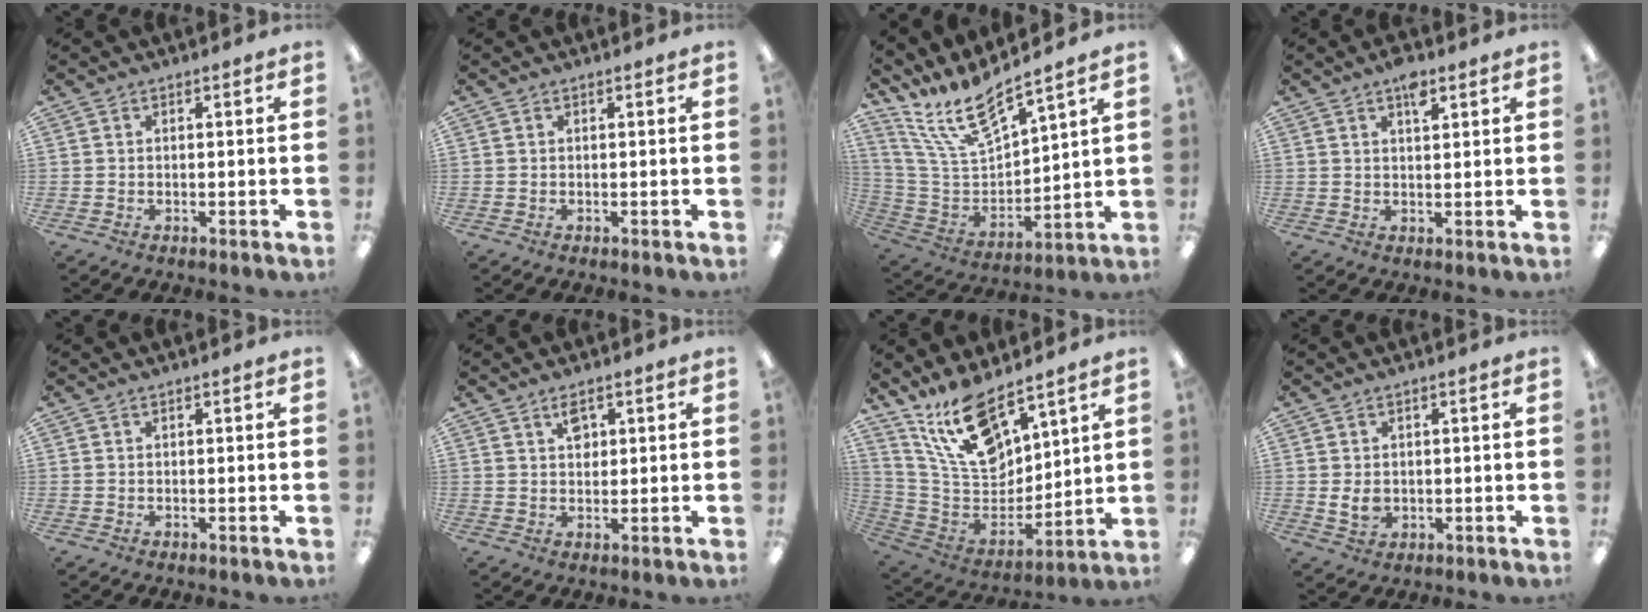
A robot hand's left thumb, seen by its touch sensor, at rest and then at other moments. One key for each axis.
{"total": 0.0}
{"total": 15.0, "fx": 11.9, "fy": 4.1, "fz": 8.1, "tx": -0.193, "ty": -0.074, "tz": 0.213}
{"total": 4.3, "fx": 2.7, "fy": 1.7, "fz": 2.8, "tx": -0.037, "ty": -0.008, "tz": 0.043}
{"total": 0.0}
{"total": 3.7, "fx": 2.2, "fy": 2.2, "fz": 2.0, "tx": -0.020, "ty": -0.008, "tz": 0.036}
{"total": 17.0, "fx": 12.5, "fy": 7.5, "fz": 8.8, "tx": -0.173, "ty": -0.064, "tz": 0.229}
{"total": 3.4, "fx": 0.4, "fy": 2.6, "fz": 2.2, "tx": -0.039, "ty": -0.003, "tz": 0.005}